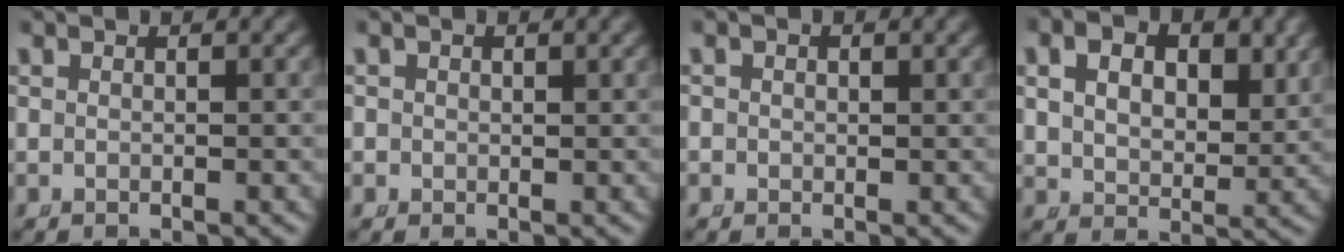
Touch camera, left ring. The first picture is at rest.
{"total": 1.5, "force": [0.2, 1.5, 0.3], "torque": [-0.008, -0.005, 0.005]}
{"total": 1.2, "force": [0.0, 1.2, 0.3], "torque": [-0.006, -0.004, 0.000]}
{"total": 4.6, "force": [1.8, 3.1, 2.8], "torque": [-0.049, -0.016, 0.039]}